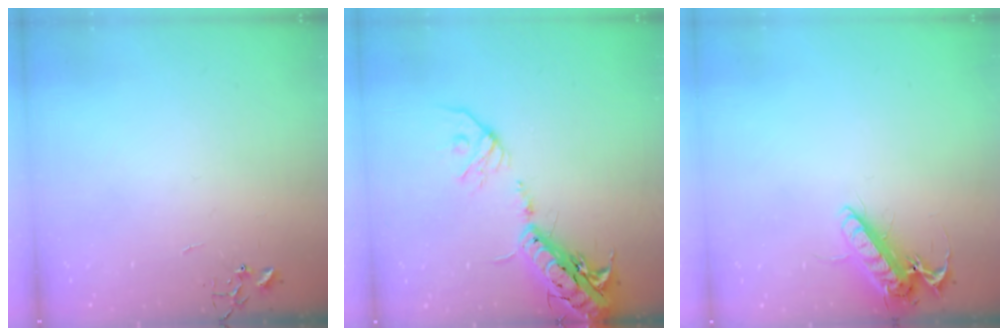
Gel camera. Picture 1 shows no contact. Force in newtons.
{"total": 18.7, "press": 18.3, "slide": 3.9}
{"total": 13.5, "press": 13.3, "slide": 2.1}